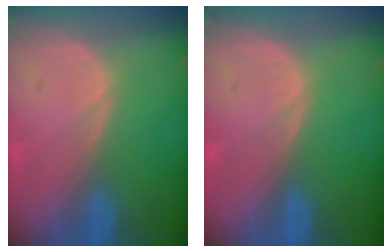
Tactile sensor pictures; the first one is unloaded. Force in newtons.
{"total": 0.0}